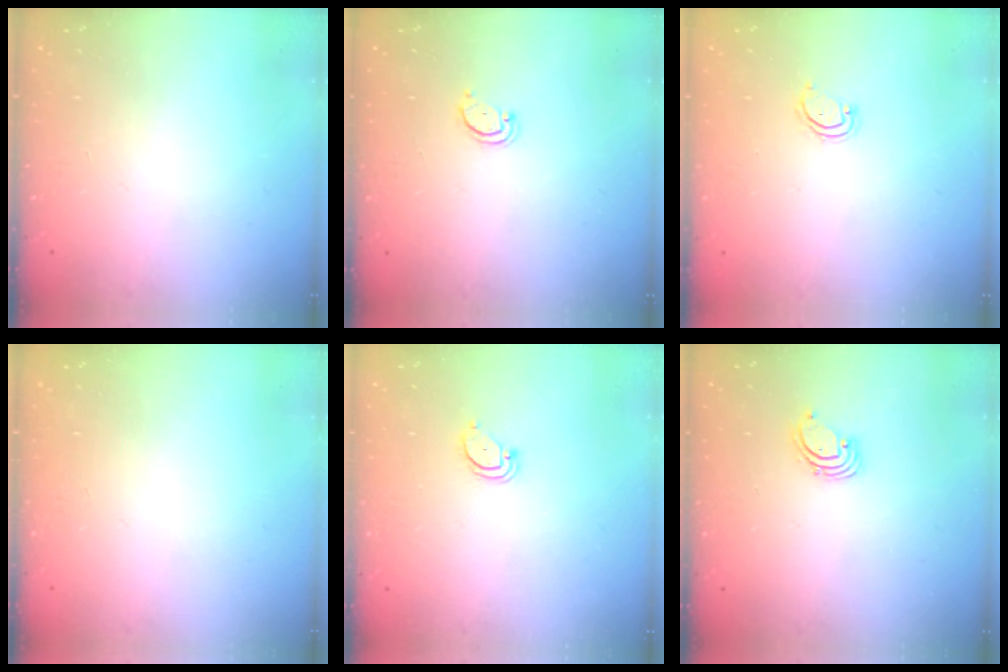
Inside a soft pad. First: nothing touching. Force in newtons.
{"total": 2.2, "press": 2.2, "slide": 0.4}
{"total": 2.8, "press": 2.8, "slide": 0.3}
{"total": 0.0}
{"total": 2.7, "press": 2.7, "slide": 0.2}
{"total": 1.4, "press": 1.4, "slide": 0.1}